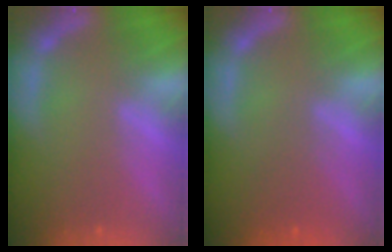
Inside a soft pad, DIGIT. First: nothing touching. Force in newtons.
{"total": 2.5}